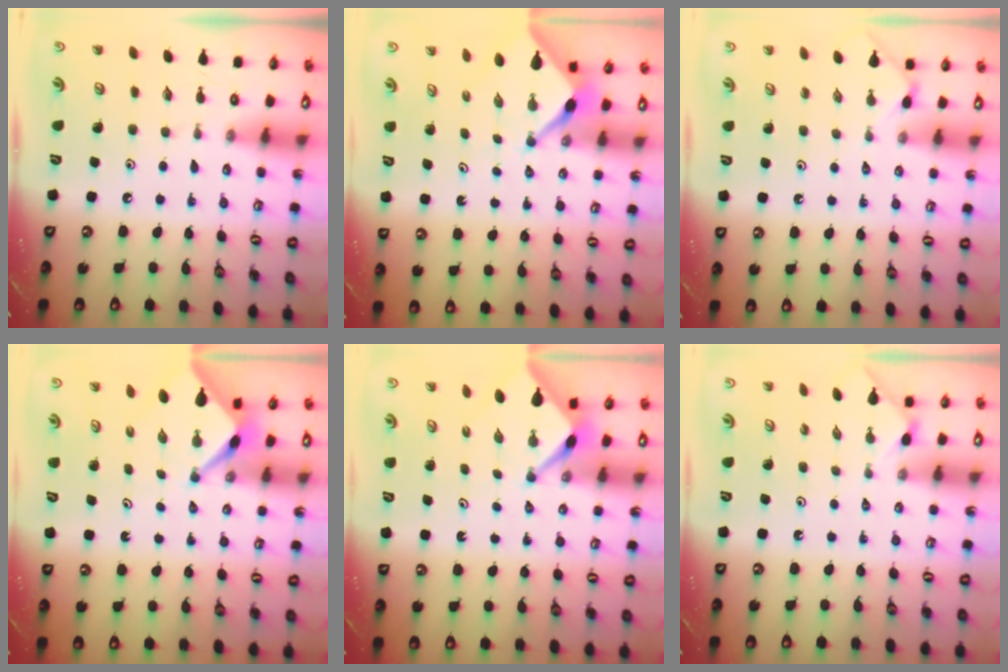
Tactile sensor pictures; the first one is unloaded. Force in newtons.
{"total": 2.8, "press": 2.8, "slide": 0.3}
{"total": 2.4, "press": 2.4, "slide": 0.5}
{"total": 2.6, "press": 2.6, "slide": 0.3}
{"total": 2.5, "press": 2.5, "slide": 0.3}
{"total": 1.0, "press": 0.9, "slide": 0.3}